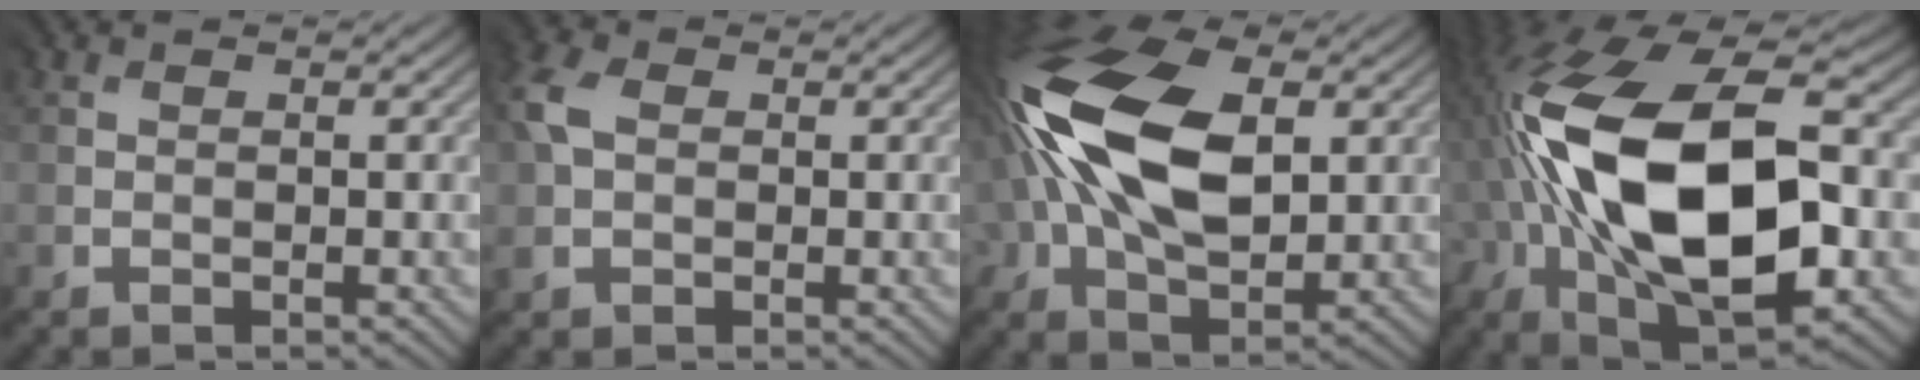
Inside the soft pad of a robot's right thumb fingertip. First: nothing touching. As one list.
[{"total": 4.0, "force": [0.9, 3.1, 2.4], "torque": [-0.073, 0.007, 0.013]}, {"total": 17.3, "force": [2.1, 10.2, 13.7], "torque": [-0.301, 0.020, 0.027]}, {"total": 19.7, "force": [-2.1, 11.1, 16.2], "torque": [-0.350, -0.006, -0.032]}]